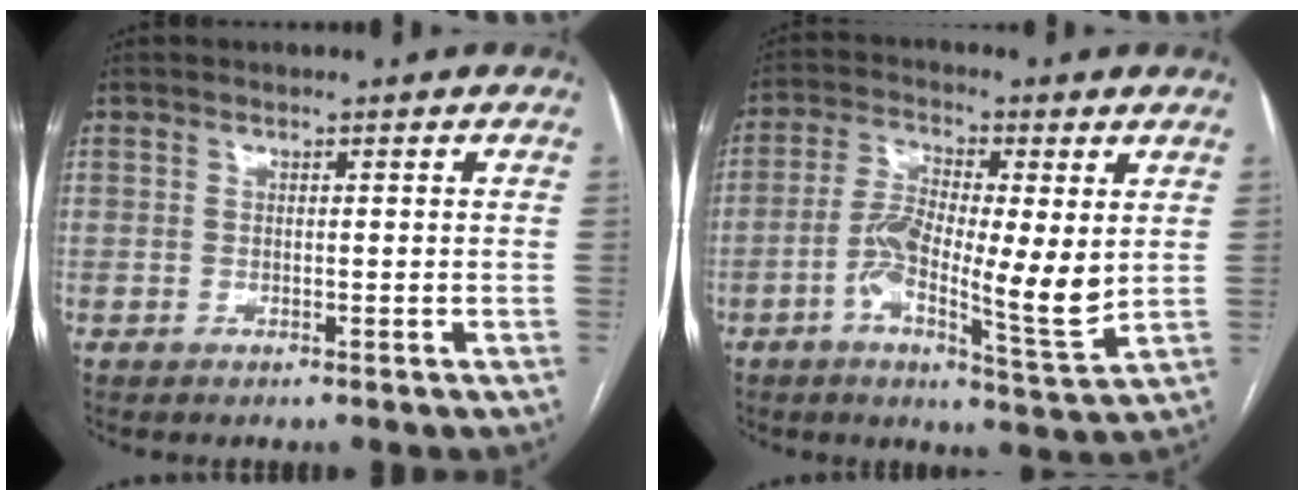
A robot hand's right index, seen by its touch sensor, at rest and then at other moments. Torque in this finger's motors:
{"motor_torque": [0.26, -0.01, 0.46, 0.13]}